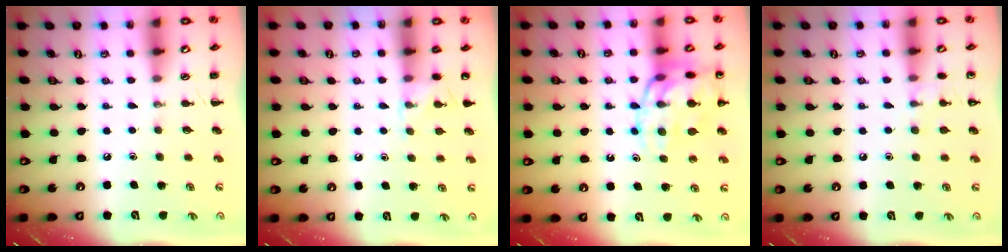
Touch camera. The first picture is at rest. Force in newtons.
{"total": 5.8, "press": 5.5, "slide": 1.7}
{"total": 17.6, "press": 17.5, "slide": 2.0}
{"total": 7.5, "press": 7.2, "slide": 2.0}